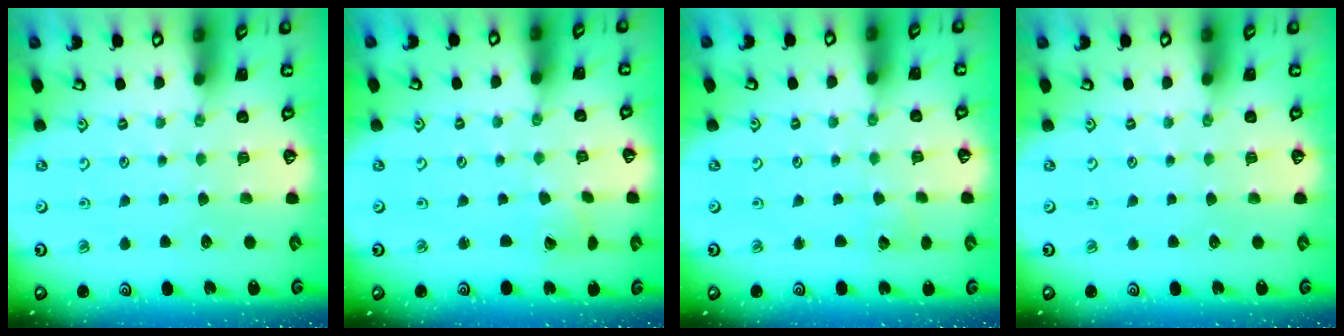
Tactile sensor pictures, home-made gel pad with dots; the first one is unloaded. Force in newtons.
{"total": 1.9, "press": 1.8, "slide": 0.3}
{"total": 4.0, "press": 4.0, "slide": 0.3}
{"total": 0.0}